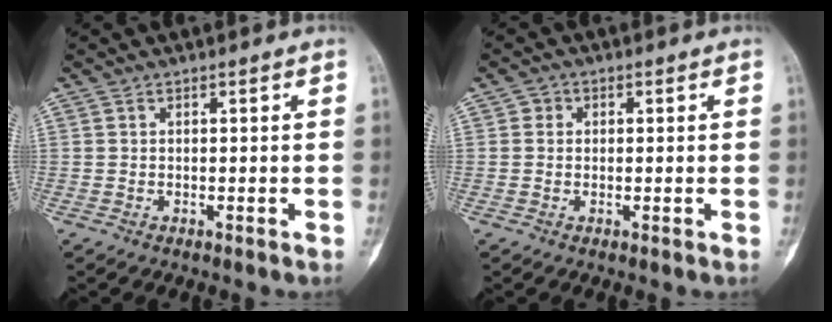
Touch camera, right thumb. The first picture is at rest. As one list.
[{"total": 1.7, "force": [0.2, 1.6, 0.5], "torque": [0.002, 0.004, -0.002]}]